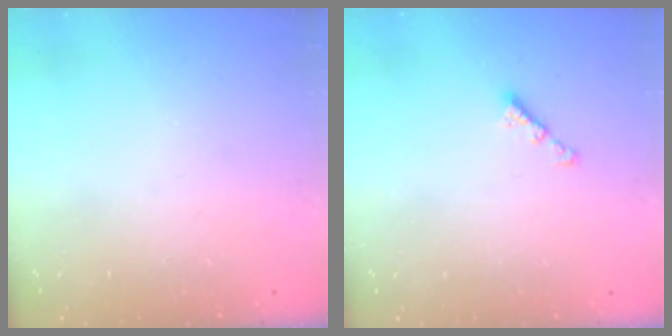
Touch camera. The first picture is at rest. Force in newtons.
{"total": 2.3, "press": 2.3, "slide": 0.4}